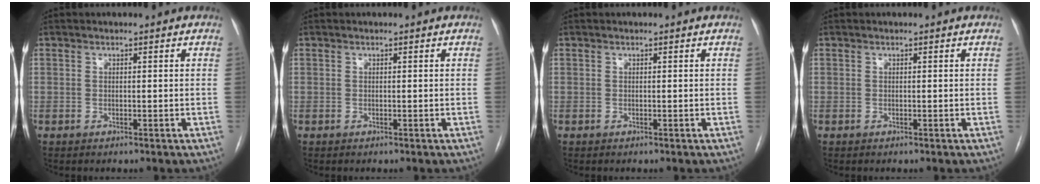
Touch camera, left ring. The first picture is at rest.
{"total": 0.0}
{"total": 0.0}
{"total": 0.0}